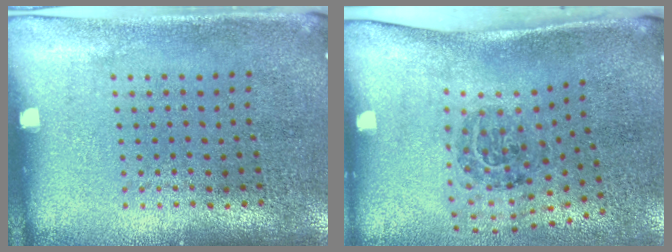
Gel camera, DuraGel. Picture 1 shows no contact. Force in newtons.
{"total": 1.8, "press": 1.2, "slide": 1.3}